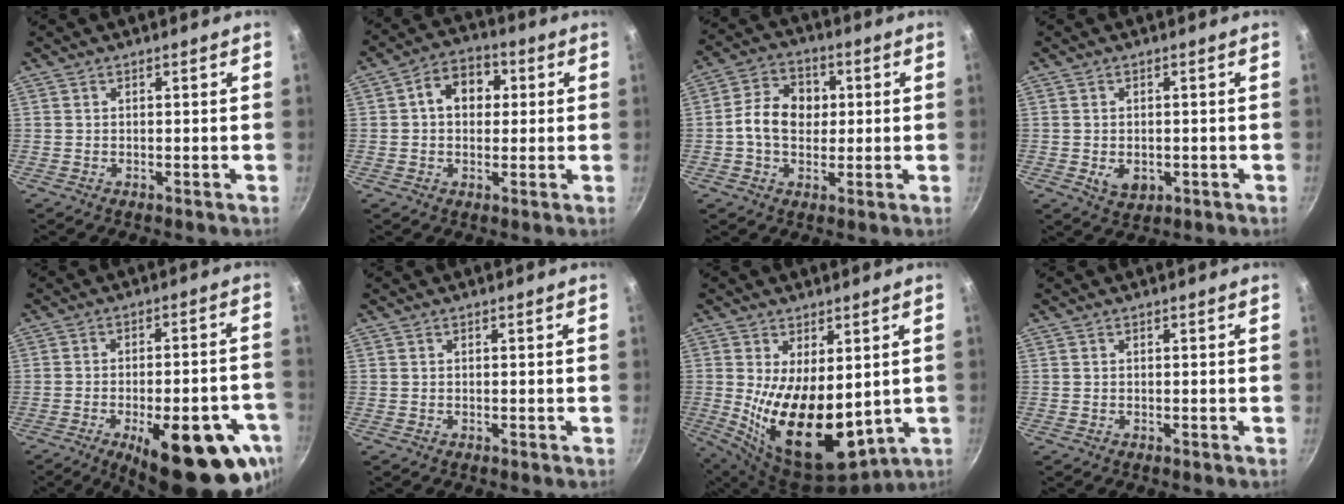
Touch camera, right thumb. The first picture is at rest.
{"total": 8.6, "force": [1.5, 6.5, 5.4], "torque": [-0.047, 0.016, 0.010]}
{"total": 9.5, "force": [0.4, 7.4, 6.0], "torque": [-0.081, 0.014, -0.010]}
{"total": 4.2, "force": [-0.9, 3.0, 2.8], "torque": [-0.038, -0.004, -0.004]}
{"total": 22.6, "force": [-10.0, 8.5, 18.4], "torque": [-0.197, 0.021, -0.127]}
{"total": 0.0}
{"total": 17.1, "force": [0.5, 8.9, 14.5], "torque": [-0.226, -0.041, 0.033]}
{"total": 0.0}